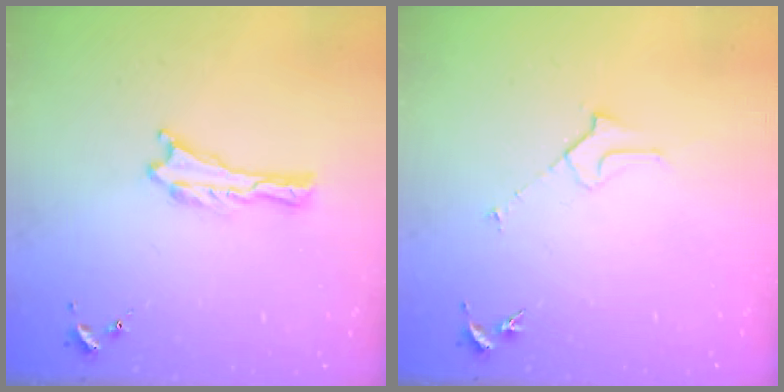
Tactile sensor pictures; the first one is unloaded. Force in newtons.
{"total": 2.3, "press": 2.3, "slide": 0.2}